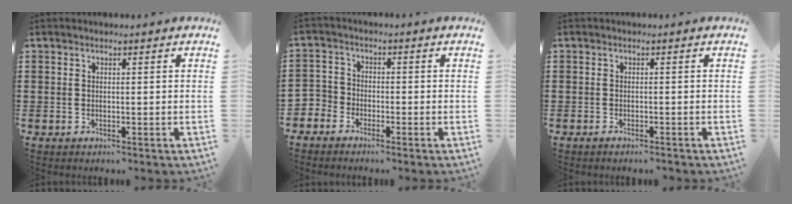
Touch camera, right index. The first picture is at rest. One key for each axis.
{"total": 2.9, "fx": -2.5, "fy": 1.6, "fz": -0.2, "tx": -0.017, "ty": 0.001, "tz": -0.059}
{"total": 0.7, "fx": -0.6, "fy": 0.1, "fz": 0.3, "tx": -0.008, "ty": -0.004, "tz": -0.012}